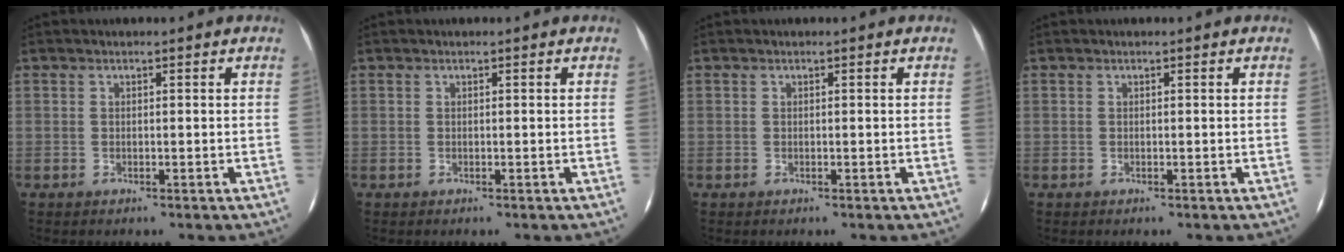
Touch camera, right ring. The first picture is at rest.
{"total": 0.0}
{"total": 0.0}
{"total": 0.0}